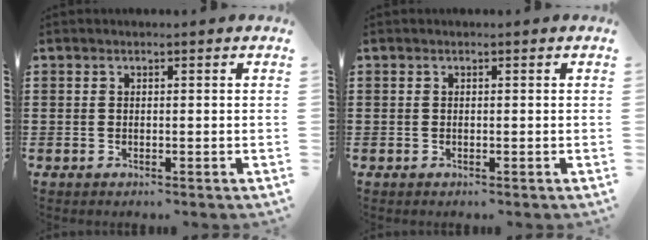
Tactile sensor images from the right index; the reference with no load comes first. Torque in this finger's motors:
{"motor_torque": [0.00, 0.00, 0.00, 0.00]}